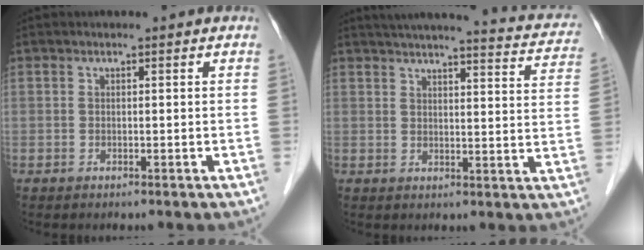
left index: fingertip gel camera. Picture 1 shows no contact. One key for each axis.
{"total": 19.4, "fx": 17.1, "fy": 2.8, "fz": 8.6, "tx": -0.112, "ty": -0.009, "tz": 0.194}